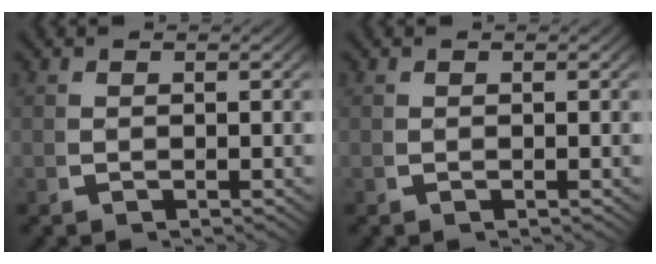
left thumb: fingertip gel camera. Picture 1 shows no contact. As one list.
[{"total": 0.0}]